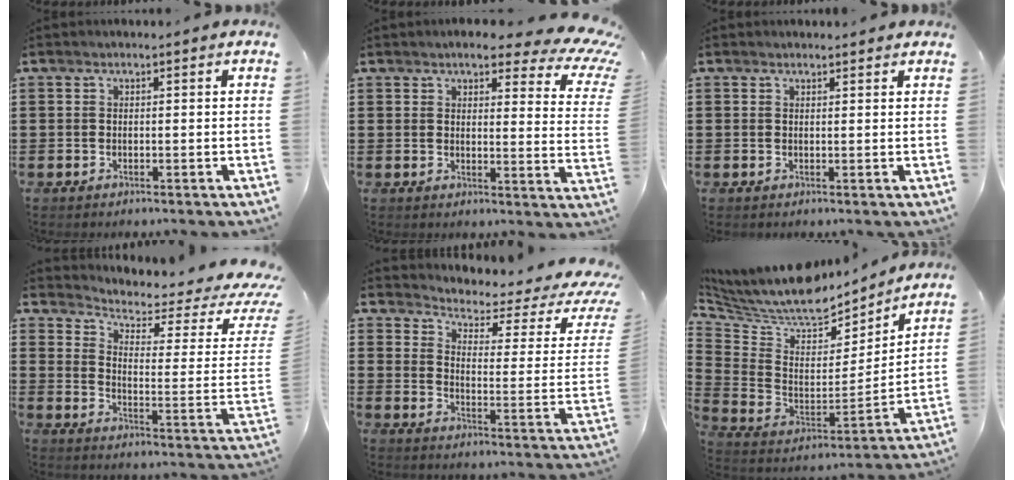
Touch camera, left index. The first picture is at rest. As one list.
[{"total": 6.1, "force": [4.6, 1.3, 3.7], "torque": [-0.065, -0.027, 0.074]}, {"total": 1.0, "force": [1.0, 0.3, 0.1], "torque": [-0.004, 0.001, 0.019]}, {"total": 3.5, "force": [2.5, 1.0, 2.3], "torque": [-0.047, -0.035, 0.032]}, {"total": 2.9, "force": [1.8, 0.9, 2.0], "torque": [-0.045, -0.026, 0.020]}, {"total": 7.5, "force": [6.6, 2.4, 2.8], "torque": [-0.092, -0.050, 0.112]}]